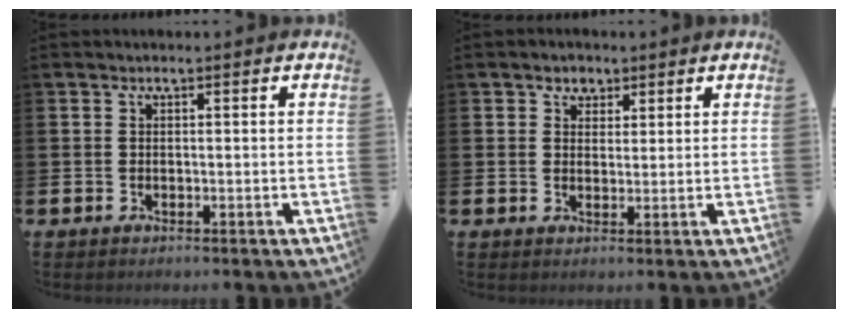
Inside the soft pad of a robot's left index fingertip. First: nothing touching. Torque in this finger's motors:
{"motor_torque": [0.17, -0.21, -0.04, 0.04]}